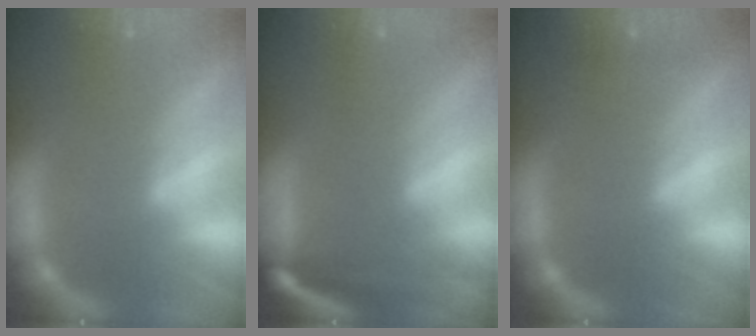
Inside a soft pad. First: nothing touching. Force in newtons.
{"total": 7.1}
{"total": 0.9}